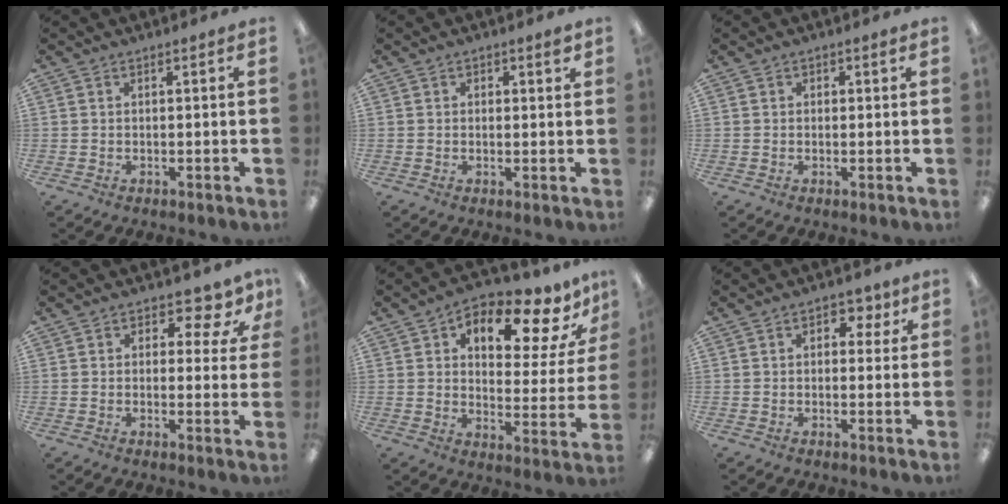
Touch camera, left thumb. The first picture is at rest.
{"total": 1.4, "force": [0.9, 0.8, 0.8], "torque": [-0.009, 0.001, 0.013]}
{"total": 0.7, "force": [0.3, 0.6, 0.3], "torque": [-0.005, 0.005, 0.005]}
{"total": 5.4, "force": [3.0, 3.2, 3.2], "torque": [-0.034, -0.018, 0.046]}
{"total": 12.9, "force": [8.8, 5.5, 7.7], "torque": [-0.100, -0.065, 0.142]}
{"total": 4.5, "force": [1.6, 3.2, 2.7], "torque": [-0.017, -0.004, 0.021]}